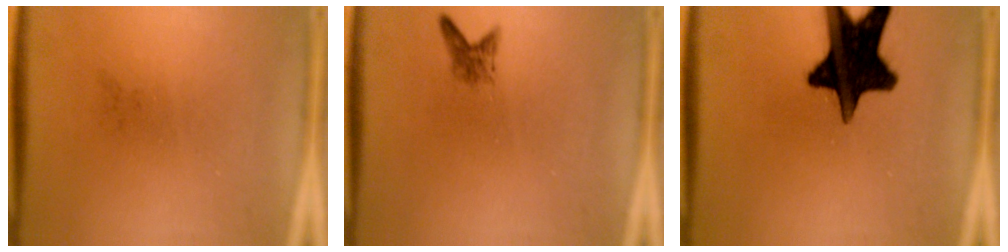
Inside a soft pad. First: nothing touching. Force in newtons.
{"total": 1.6}
{"total": 16.1}